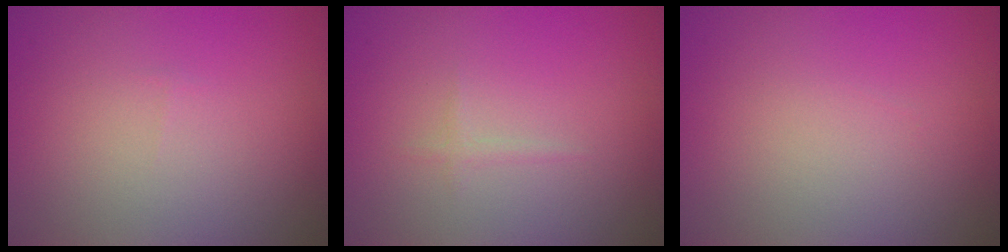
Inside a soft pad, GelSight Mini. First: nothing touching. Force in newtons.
{"total": 0.6, "press": 0.6, "slide": 0.0}
{"total": 0.0}